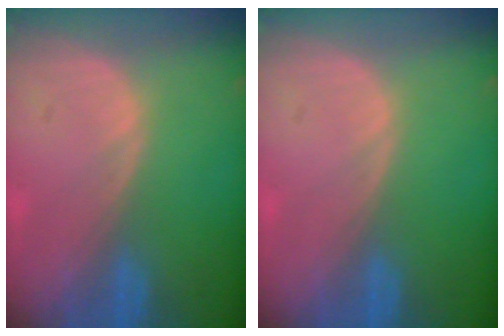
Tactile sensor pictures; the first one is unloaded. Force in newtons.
{"total": 0.0}